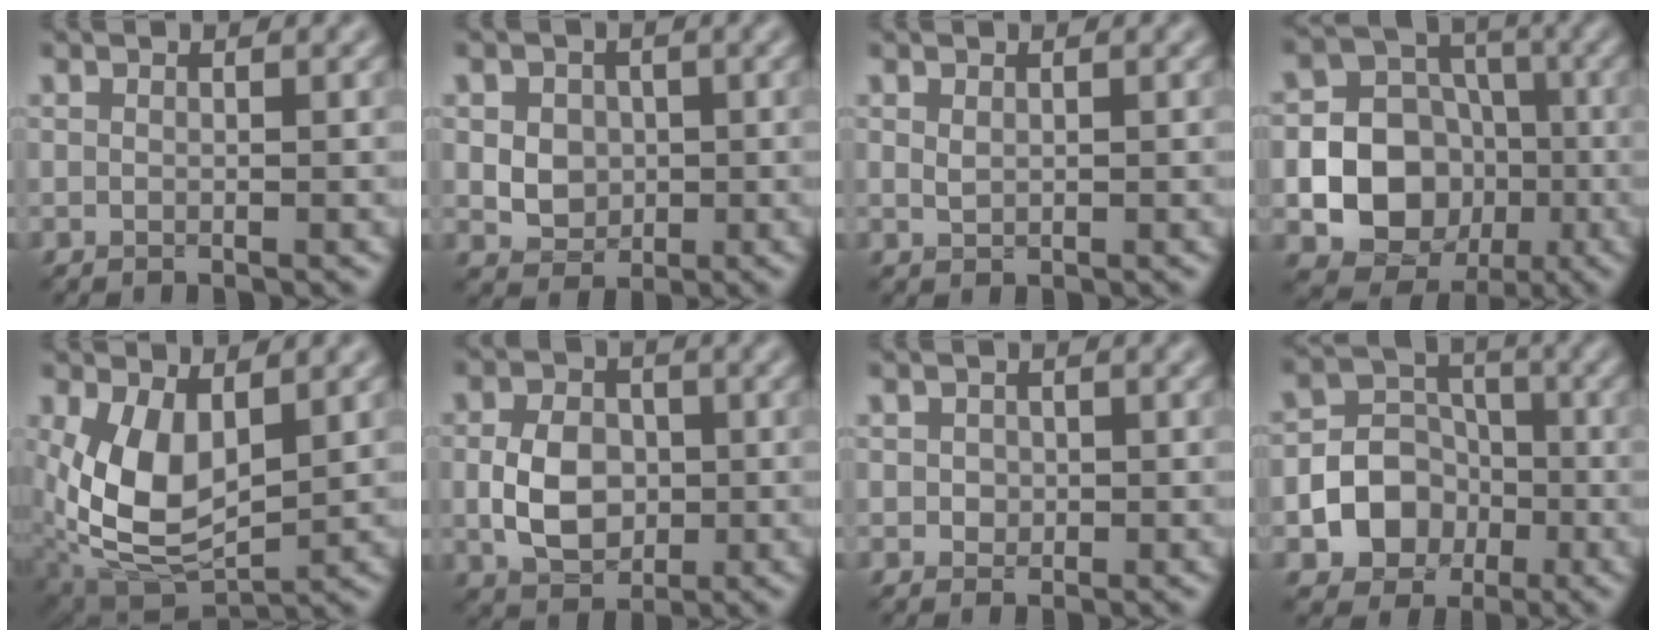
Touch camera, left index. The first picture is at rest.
{"total": 4.3, "force": [0.4, 3.6, 2.3], "torque": [-0.036, 0.011, -0.002]}
{"total": 0.7, "force": [0.3, 0.4, 0.5], "torque": [-0.016, -0.002, 0.008]}
{"total": 12.2, "force": [-2.8, 10.8, 4.8], "torque": [-0.084, -0.011, -0.070]}
{"total": 7.6, "force": [1.0, 4.3, 6.2], "torque": [-0.142, -0.012, 0.022]}
{"total": 5.2, "force": [-0.5, 3.8, 3.5], "torque": [-0.072, -0.002, -0.010]}
{"total": 1.0, "force": [0.0, 0.9, 0.4], "torque": [-0.008, -0.003, 0.001]}
{"total": 6.6, "force": [-2.2, 5.5, 2.9], "torque": [-0.025, -0.001, -0.065]}